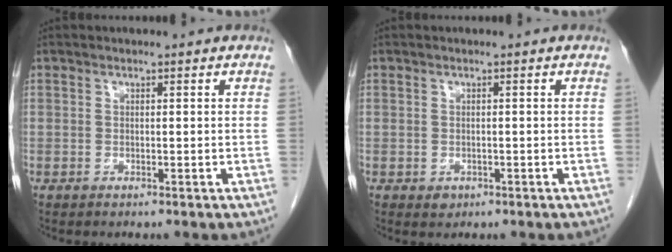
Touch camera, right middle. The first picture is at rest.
{"total": 1.2, "force": [-0.5, 0.9, 0.5], "torque": [-0.008, 0.002, -0.001]}